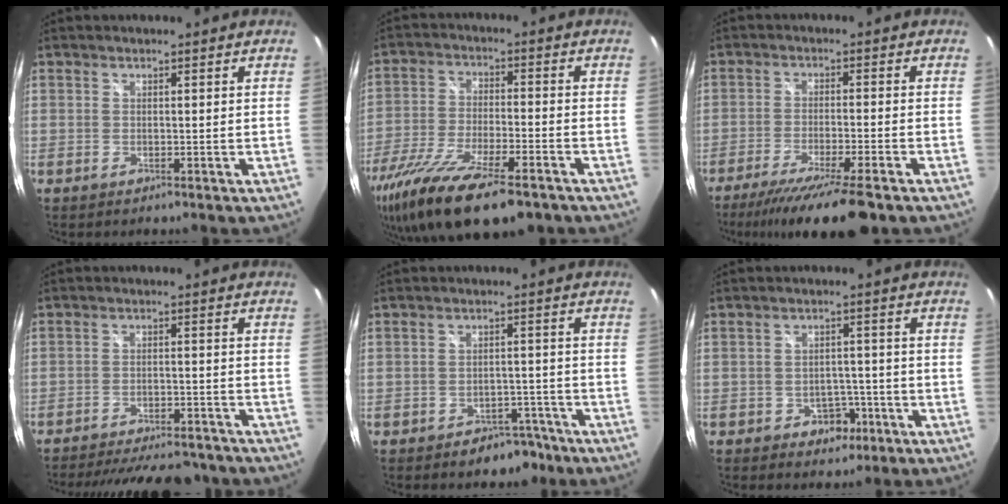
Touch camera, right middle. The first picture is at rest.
{"total": 20.5, "force": [-14.5, 5.3, 13.5], "torque": [-0.272, -0.061, -0.253]}
{"total": 13.5, "force": [-10.6, 0.1, 8.3], "torque": [-0.160, -0.036, -0.169]}
{"total": 19.2, "force": [-16.5, 5.6, 8.1], "torque": [-0.164, -0.003, -0.216]}
{"total": 5.5, "force": [-4.0, 3.5, 1.3], "torque": [-0.022, 0.027, -0.038]}
{"total": 4.6, "force": [-2.3, 3.6, 1.8], "torque": [-0.039, 0.009, -0.022]}